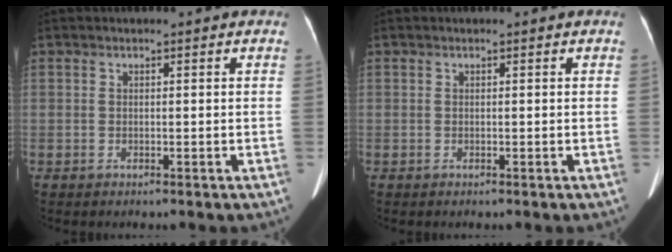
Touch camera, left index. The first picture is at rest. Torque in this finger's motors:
{"motor_torque": [0.04, 0.04, 0.00, 0.00]}